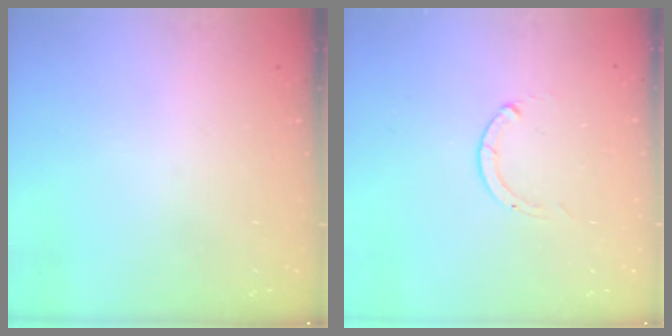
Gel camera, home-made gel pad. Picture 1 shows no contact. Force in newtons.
{"total": 0.0}